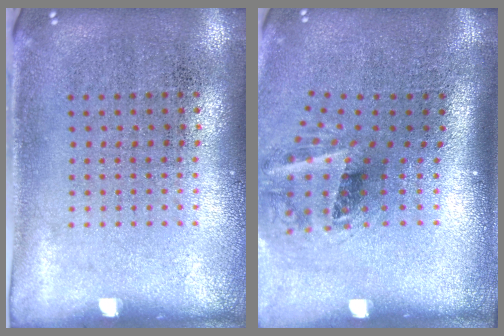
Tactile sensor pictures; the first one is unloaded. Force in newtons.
{"total": 1.9, "press": 1.2, "slide": 1.4}